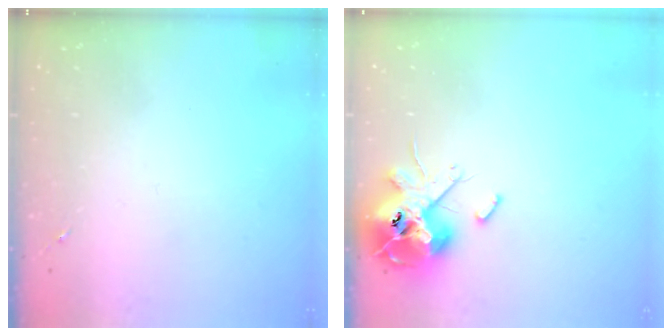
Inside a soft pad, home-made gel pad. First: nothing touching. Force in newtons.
{"total": 13.9, "press": 13.7, "slide": 2.3}